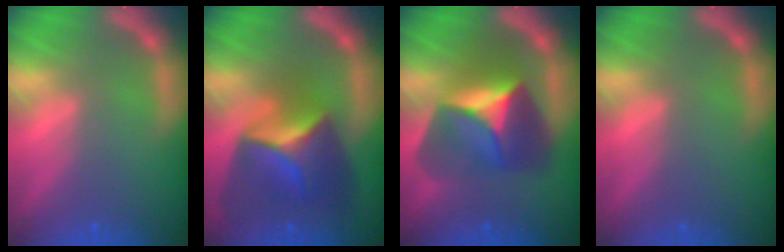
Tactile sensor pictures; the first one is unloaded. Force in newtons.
{"total": 8.9}
{"total": 8.5}
{"total": 0.0}